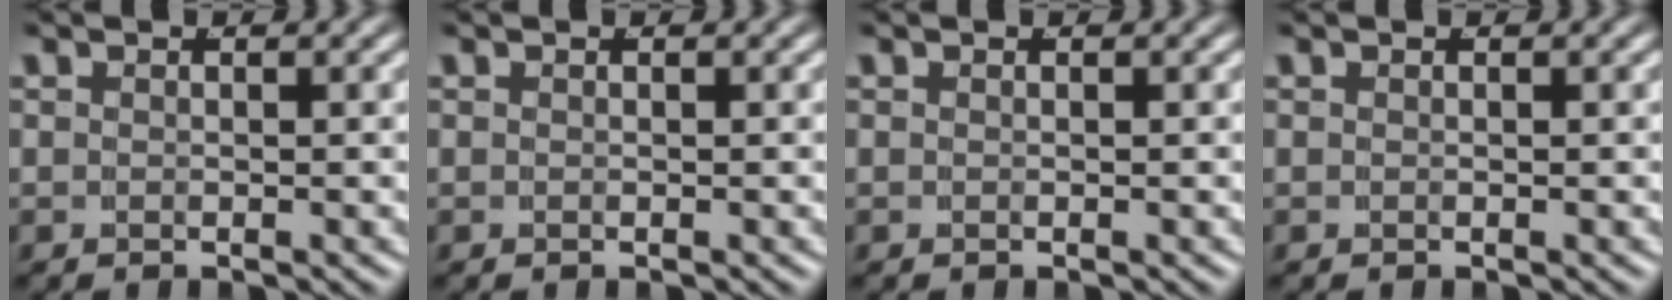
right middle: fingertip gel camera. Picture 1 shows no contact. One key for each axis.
{"total": 0.0}
{"total": 0.0}
{"total": 0.0}